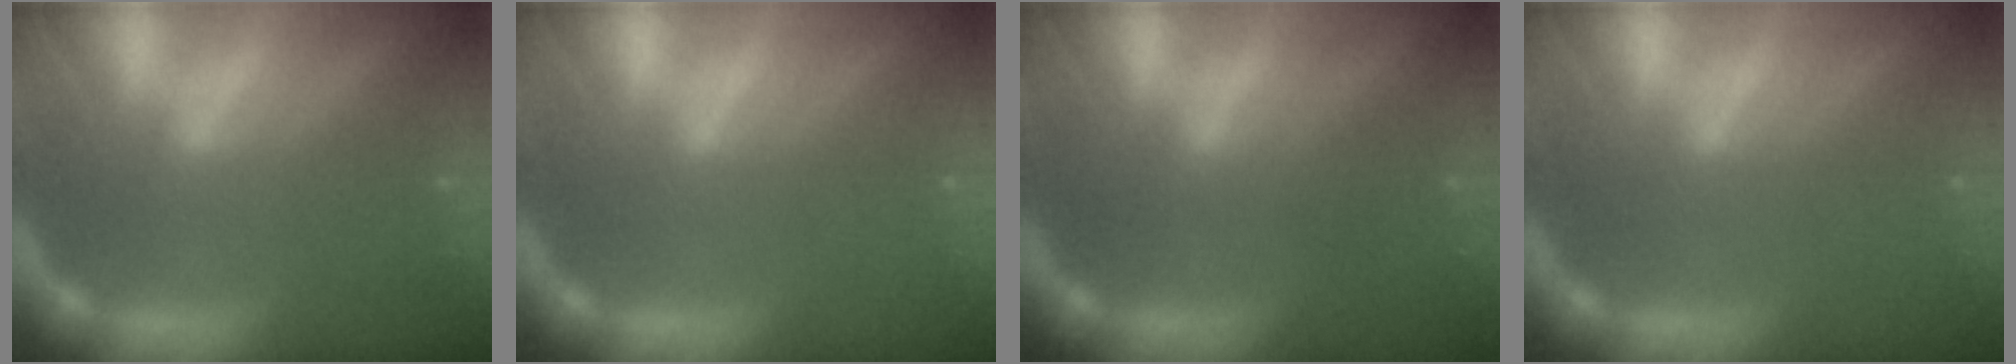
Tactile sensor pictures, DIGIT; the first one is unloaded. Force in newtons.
{"total": 0.0}
{"total": 1.0}
{"total": 0.0}